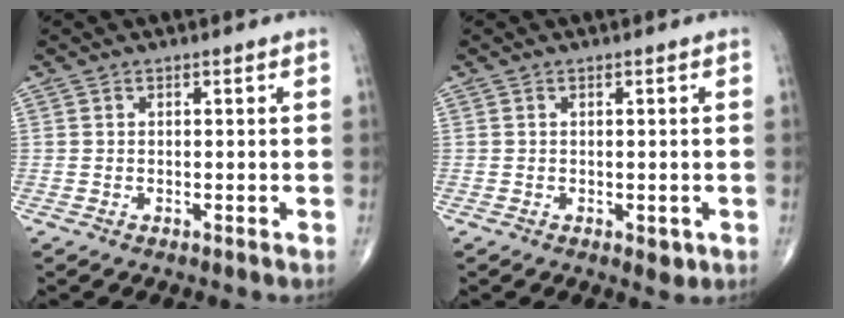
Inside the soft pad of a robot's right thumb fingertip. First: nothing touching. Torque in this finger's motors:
{"motor_torque": [0.36, 0.08, 0.17, -0.04, 0.03]}